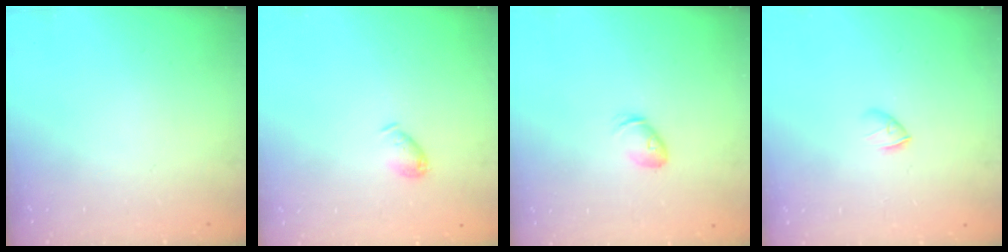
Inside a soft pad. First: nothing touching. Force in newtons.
{"total": 6.0, "press": 5.9, "slide": 1.2}
{"total": 4.9, "press": 4.8, "slide": 1.0}
{"total": 2.6, "press": 2.5, "slide": 0.8}